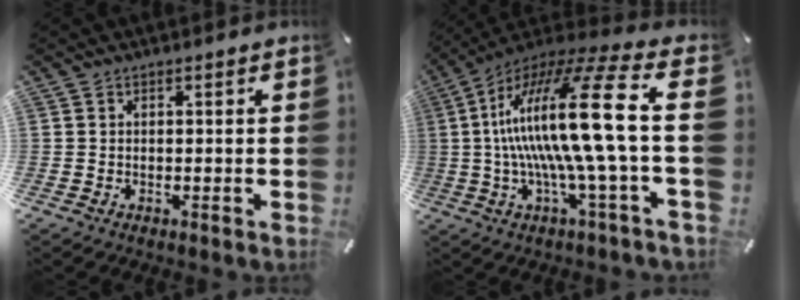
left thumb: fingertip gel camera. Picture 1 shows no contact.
{"total": 25.1, "force": [0.9, 2.6, 24.9], "torque": [-0.512, -0.027, -0.012]}